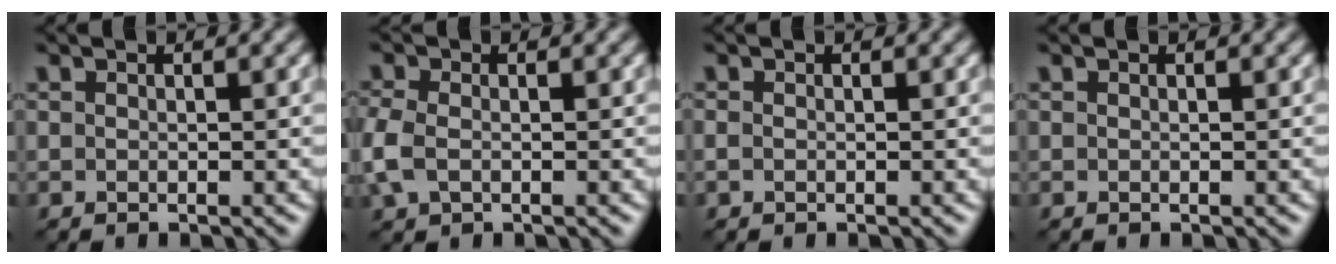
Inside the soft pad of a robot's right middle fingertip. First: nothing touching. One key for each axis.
{"total": 3.3, "fx": -0.7, "fy": 2.4, "fz": 2.2, "tx": -0.072, "ty": -0.003, "tz": -0.020}
{"total": 0.5, "fx": -0.1, "fy": 0.4, "fz": 0.3, "tx": -0.009, "ty": 0.000, "tz": -0.004}
{"total": 0.0}